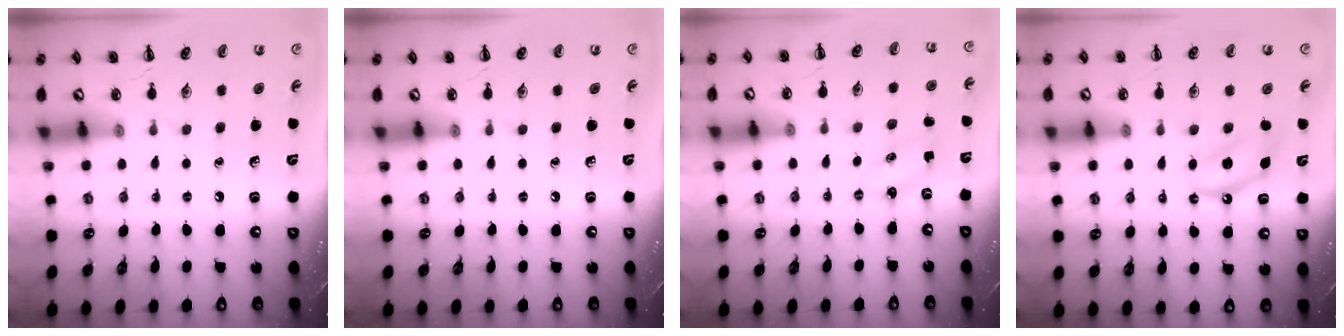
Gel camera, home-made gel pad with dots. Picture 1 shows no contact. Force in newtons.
{"total": 0.0}
{"total": 2.9, "press": 2.8, "slide": 0.7}
{"total": 5.6, "press": 5.4, "slide": 1.5}